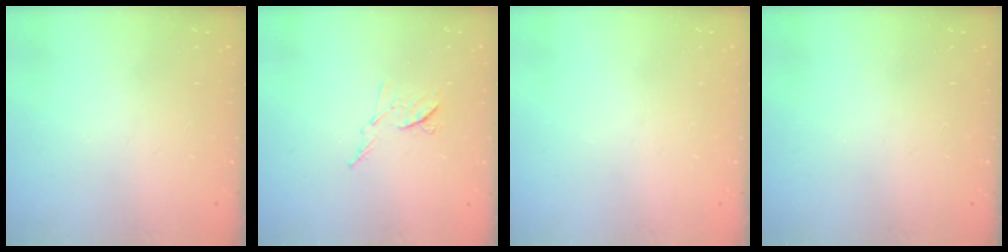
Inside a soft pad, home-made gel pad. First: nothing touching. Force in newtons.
{"total": 6.8, "press": 6.7, "slide": 0.8}
{"total": 0.0}
{"total": 0.0}